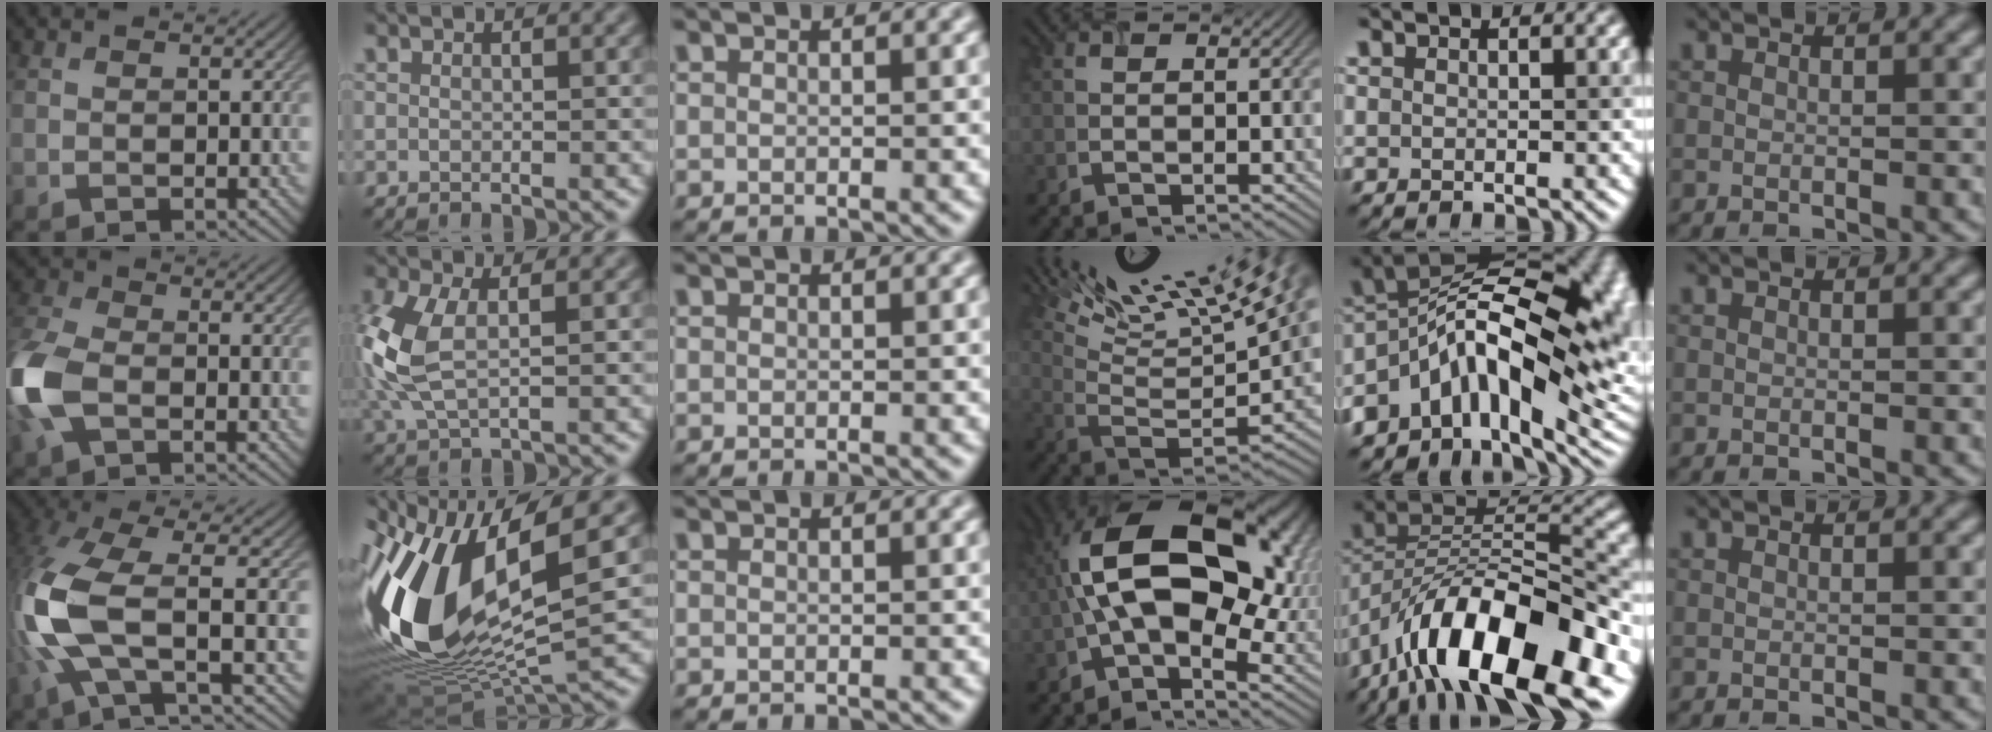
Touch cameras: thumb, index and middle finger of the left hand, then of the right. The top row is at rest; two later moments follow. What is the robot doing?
{"motion": "extract", "object": "airpods case & airpods"}